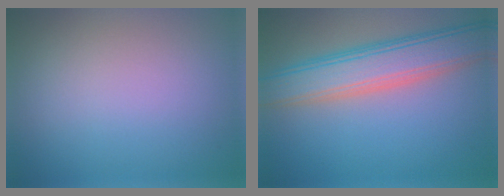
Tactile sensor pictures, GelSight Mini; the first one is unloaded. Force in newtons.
{"total": 6.9, "press": 6.9, "slide": 0.2}